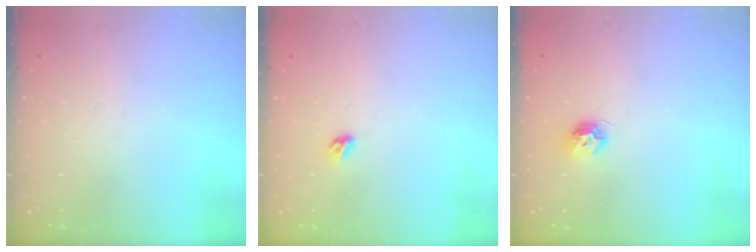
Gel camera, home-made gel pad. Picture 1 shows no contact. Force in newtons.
{"total": 3.8, "press": 3.8, "slide": 0.7}
{"total": 7.0, "press": 6.9, "slide": 0.5}